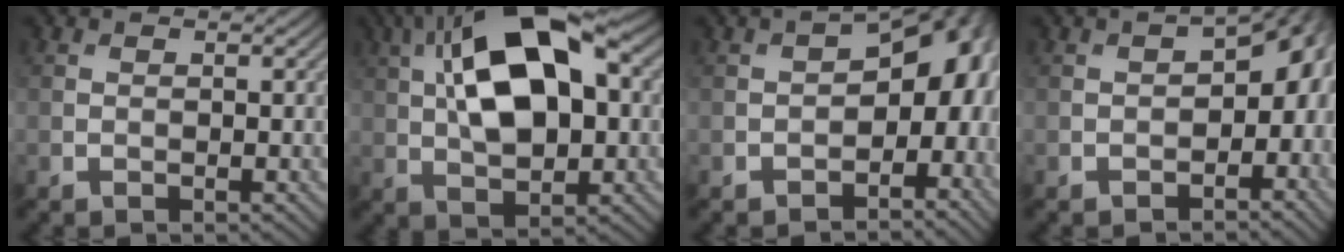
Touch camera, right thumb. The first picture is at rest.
{"total": 15.3, "force": [3.9, 7.5, 12.7], "torque": [-0.228, 0.027, 0.058]}
{"total": 12.2, "force": [-2.1, 7.8, 9.1], "torque": [-0.101, -0.017, -0.029]}
{"total": 8.8, "force": [-1.7, 5.4, 6.7], "torque": [-0.070, -0.013, -0.029]}